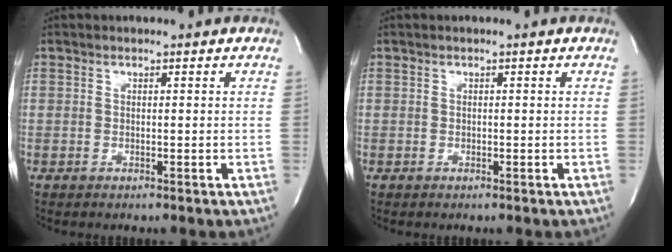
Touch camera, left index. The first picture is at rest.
{"total": 0.0}